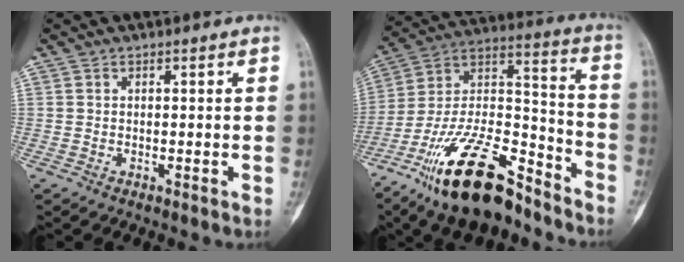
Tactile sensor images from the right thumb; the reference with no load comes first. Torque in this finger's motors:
{"motor_torque": [3.09, 1.80, 1.47, -1.30, 0.14]}